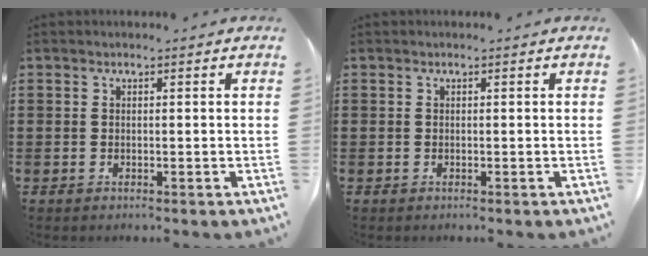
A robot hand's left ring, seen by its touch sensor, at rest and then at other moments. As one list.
[{"total": 0.0}]